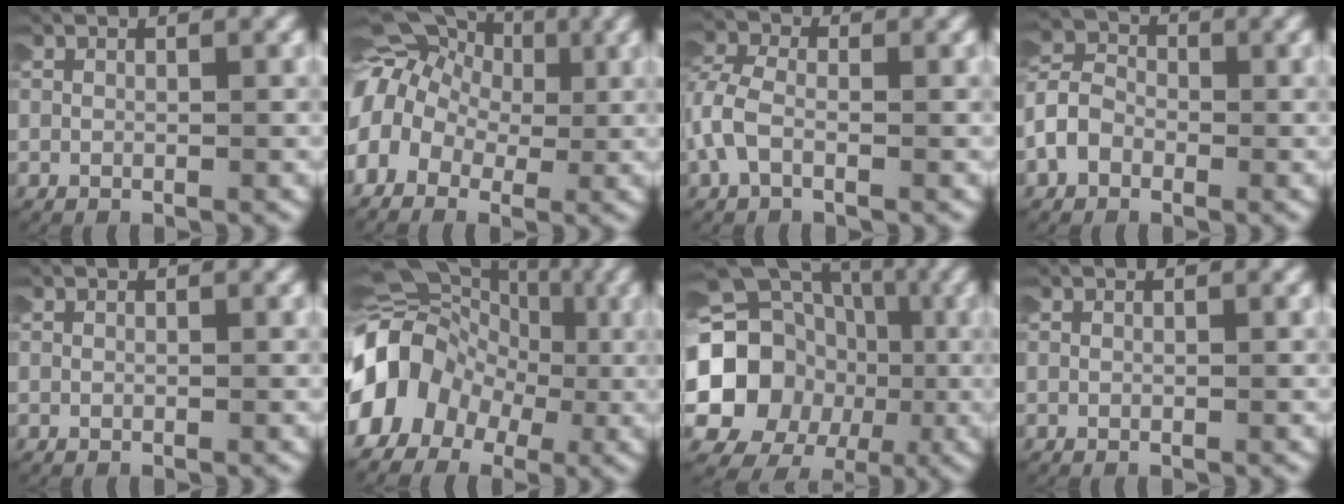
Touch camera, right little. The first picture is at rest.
{"total": 9.0, "force": [0.5, 7.6, 4.8], "torque": [-0.108, -0.007, 0.000]}
{"total": 3.1, "force": [0.0, 2.3, 2.1], "torque": [-0.057, -0.004, -0.003]}
{"total": 4.3, "force": [-0.5, 3.7, 2.2], "torque": [-0.060, 0.001, -0.013]}
{"total": 0.0}
{"total": 14.3, "force": [0.5, 12.3, 7.3], "torque": [-0.183, -0.017, 0.002]}
{"total": 17.1, "force": [-0.9, 15.1, 8.1], "torque": [-0.195, -0.039, -0.018]}
{"total": 0.0}